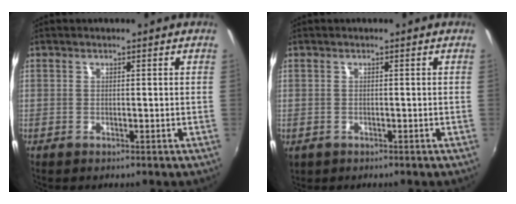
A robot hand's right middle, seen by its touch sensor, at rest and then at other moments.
{"total": 1.7, "force": [-0.5, 1.4, 0.7], "torque": [-0.015, -0.005, -0.006]}